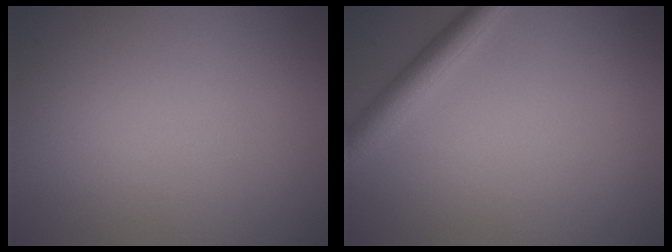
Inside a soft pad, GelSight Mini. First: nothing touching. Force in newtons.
{"total": 2.9, "press": 2.9, "slide": 0.1}